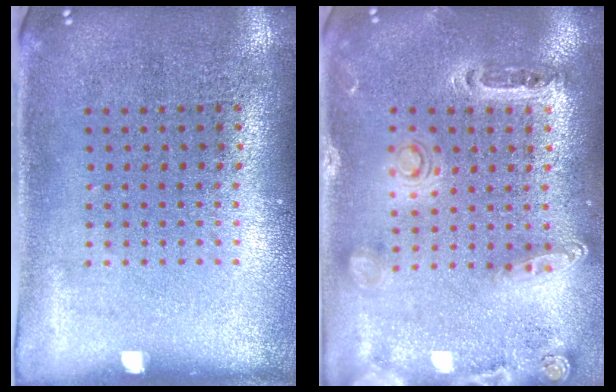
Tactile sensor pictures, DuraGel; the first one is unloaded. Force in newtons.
{"total": 1.4, "press": 1.4, "slide": 0.3}